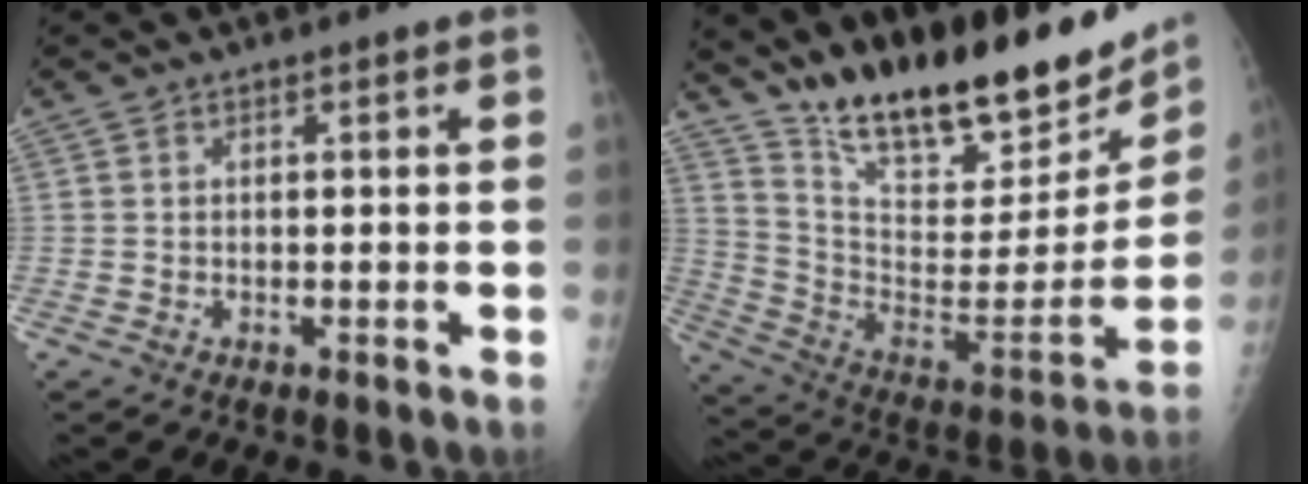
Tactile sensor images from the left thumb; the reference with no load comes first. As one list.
[{"total": 27.4, "force": [21.2, 9.1, 14.9], "torque": [-0.210, -0.090, 0.334]}]